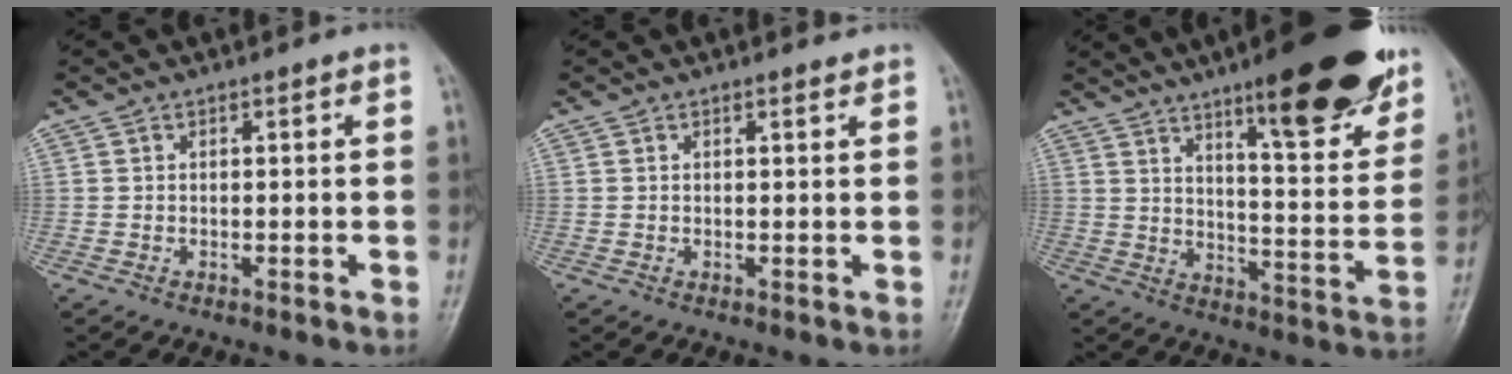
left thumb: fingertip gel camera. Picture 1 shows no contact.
{"total": 0.5, "force": [0.5, 0.0, -0.1], "torque": [0.000, -0.006, 0.007]}
{"total": 22.1, "force": [14.1, 5.4, 16.2], "torque": [-0.183, -0.065, 0.204]}